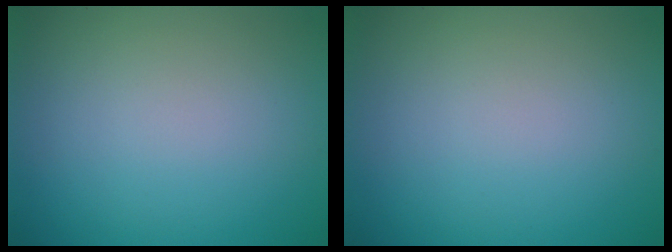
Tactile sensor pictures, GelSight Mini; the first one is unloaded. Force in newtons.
{"total": 0.0}